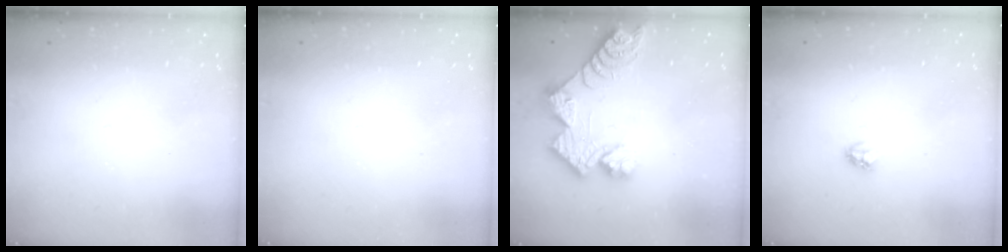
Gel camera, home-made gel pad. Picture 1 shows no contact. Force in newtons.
{"total": 0.0}
{"total": 11.5, "press": 11.4, "slide": 1.0}
{"total": 2.8, "press": 2.8, "slide": 0.3}